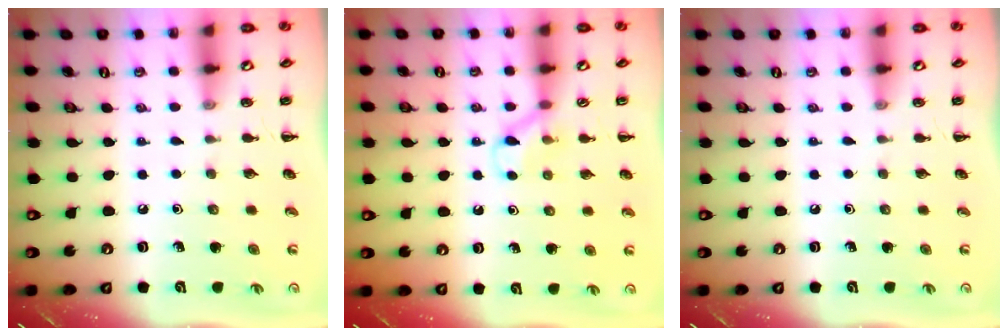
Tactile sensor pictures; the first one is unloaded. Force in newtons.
{"total": 5.4, "press": 5.0, "slide": 2.0}
{"total": 0.0}